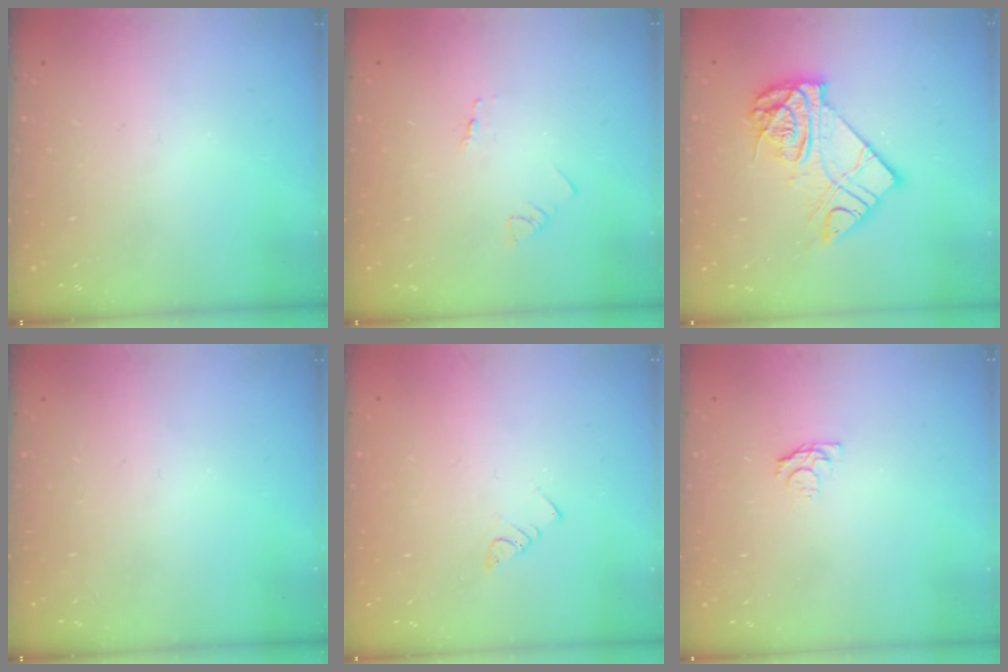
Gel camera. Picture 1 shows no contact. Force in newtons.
{"total": 1.3, "press": 1.2, "slide": 0.1}
{"total": 13.6, "press": 13.6, "slide": 1.1}
{"total": 0.0}
{"total": 3.0, "press": 3.0, "slide": 0.2}
{"total": 4.0, "press": 4.0, "slide": 0.4}